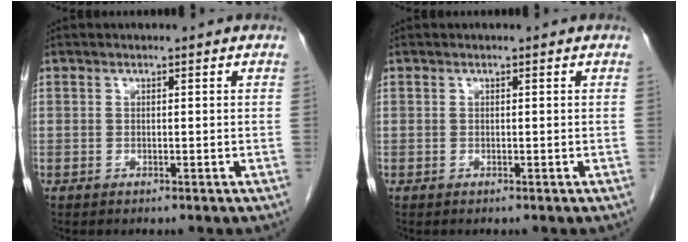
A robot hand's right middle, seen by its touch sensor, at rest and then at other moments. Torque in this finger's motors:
{"motor_torque": [0.00, 0.00, 0.00, -0.01]}